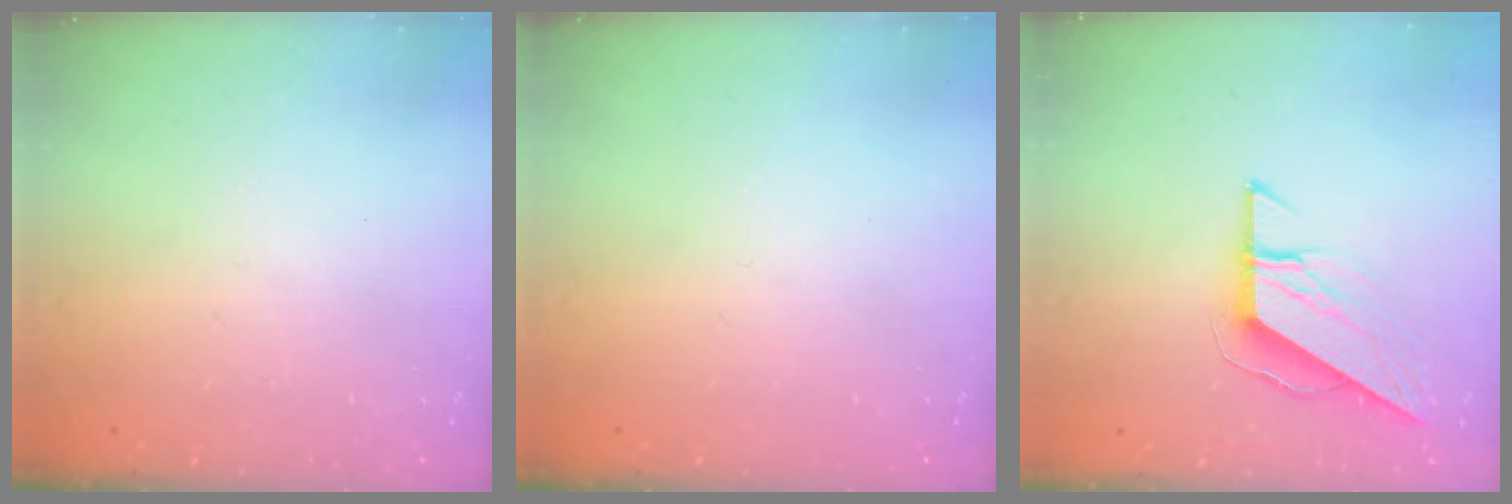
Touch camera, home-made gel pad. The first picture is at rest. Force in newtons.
{"total": 0.0}
{"total": 8.3, "press": 8.3, "slide": 0.7}